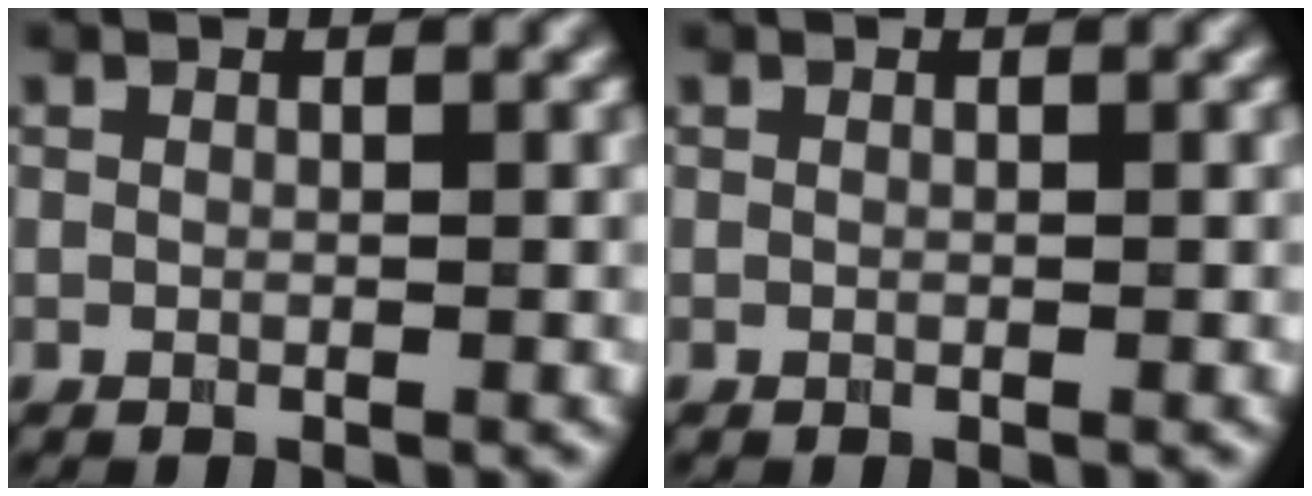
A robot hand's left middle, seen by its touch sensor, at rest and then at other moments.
{"total": 0.0}